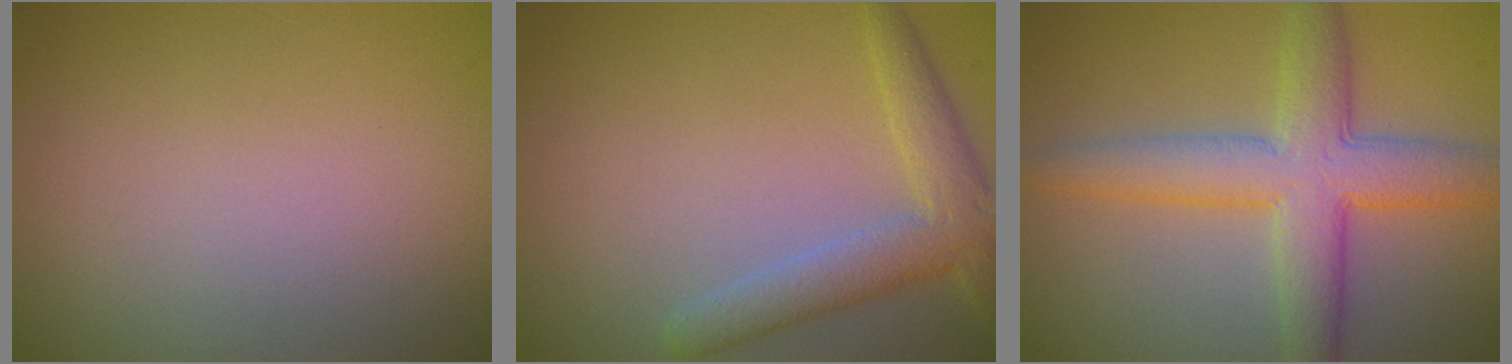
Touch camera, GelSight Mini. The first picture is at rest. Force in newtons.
{"total": 3.8, "press": 3.8, "slide": 0.2}
{"total": 6.4, "press": 6.4, "slide": 0.1}